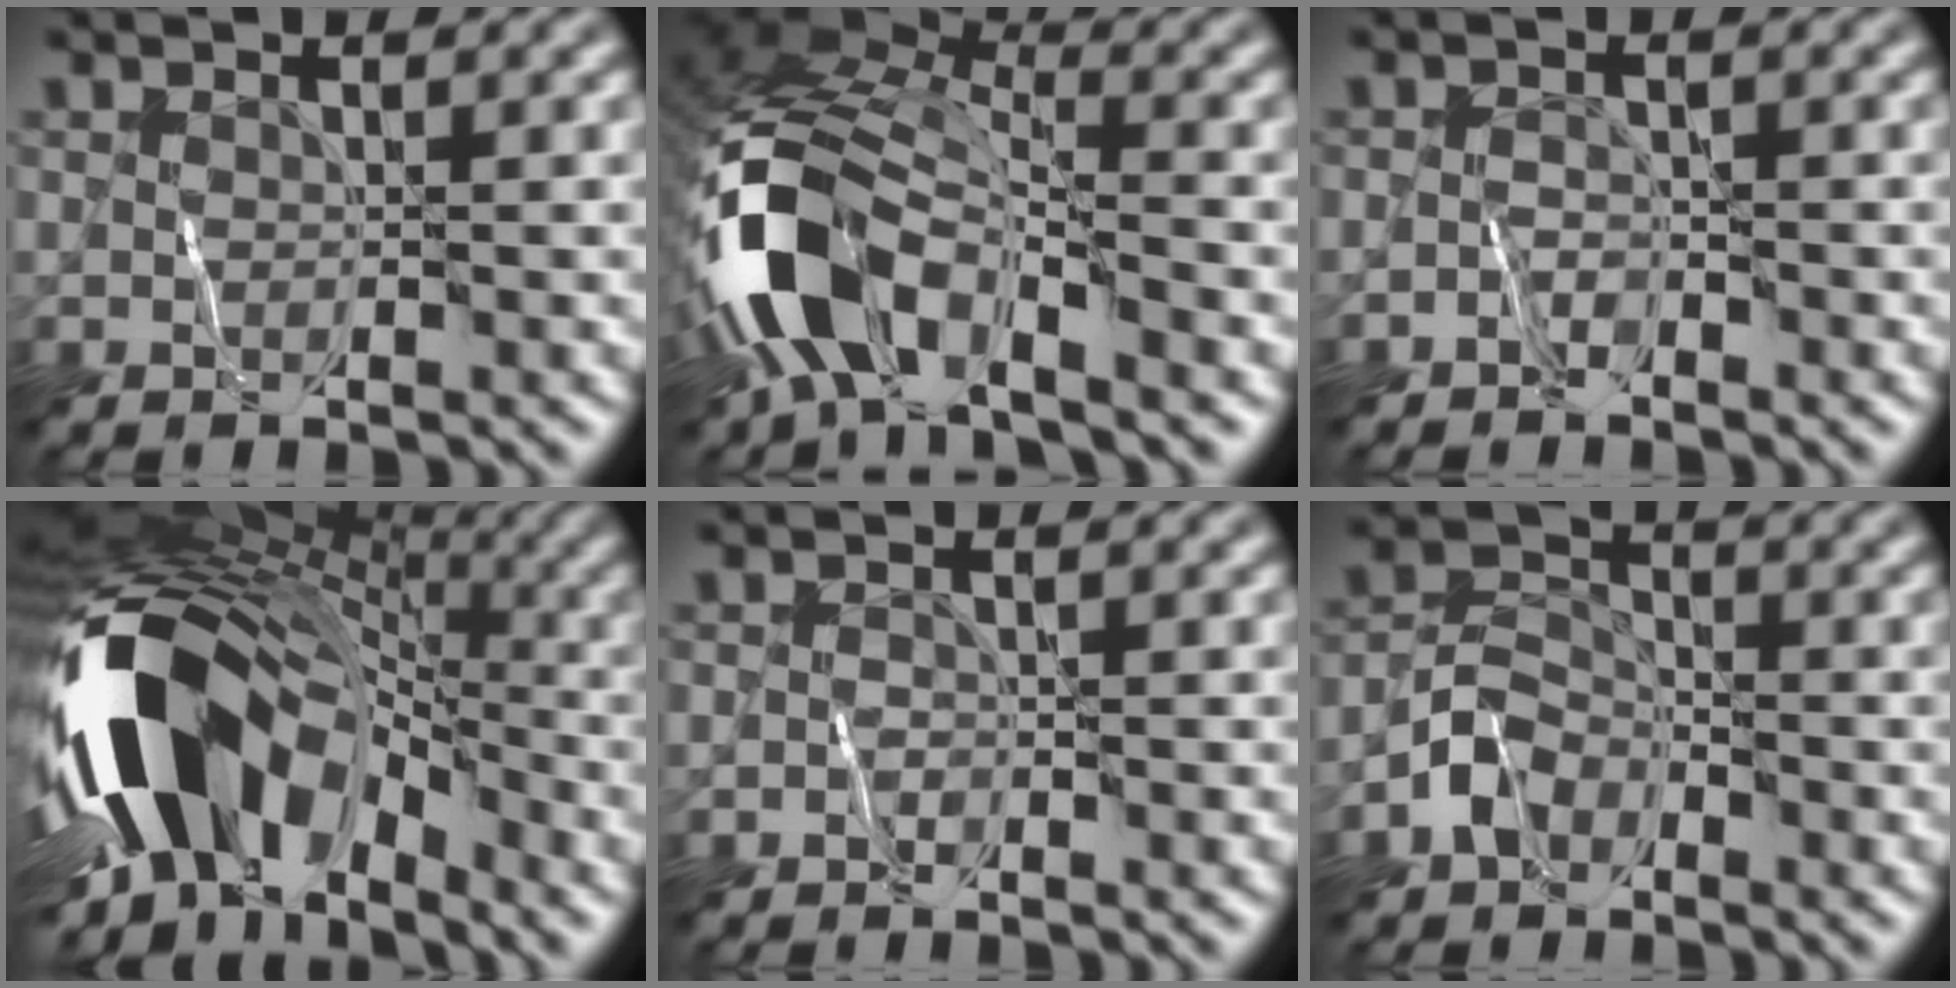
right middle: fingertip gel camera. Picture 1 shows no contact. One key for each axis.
{"total": 11.3, "fx": -5.6, "fy": 5.5, "fz": 8.2, "tx": -0.162, "ty": -0.002, "tz": -0.112}
{"total": 1.1, "fx": -1.0, "fy": 0.5, "fz": 0.2, "tx": -0.002, "ty": 0.010, "tz": -0.021}
{"total": 14.3, "fx": -4.0, "fy": 8.6, "fz": 10.7, "tx": -0.188, "ty": 0.021, "tz": -0.091}
{"total": 0.5, "fx": -0.5, "fy": 0.2, "fz": 0.0, "tx": 0.002, "ty": 0.006, "tz": -0.009}
{"total": 3.0, "fx": -2.0, "fy": 2.0, "fz": 1.1, "tx": -0.020, "ty": 0.011, "tz": -0.049}